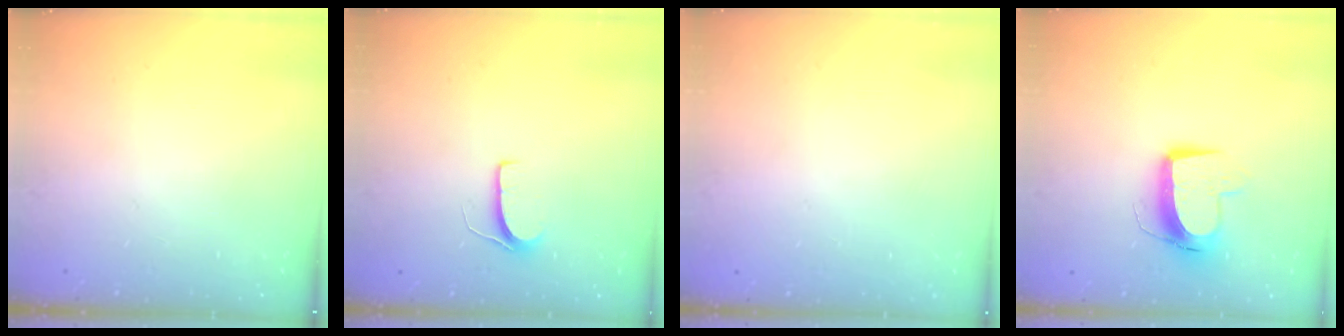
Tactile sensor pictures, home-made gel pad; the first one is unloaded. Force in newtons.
{"total": 5.9, "press": 5.9, "slide": 0.4}
{"total": 0.0}
{"total": 10.6, "press": 10.5, "slide": 1.2}